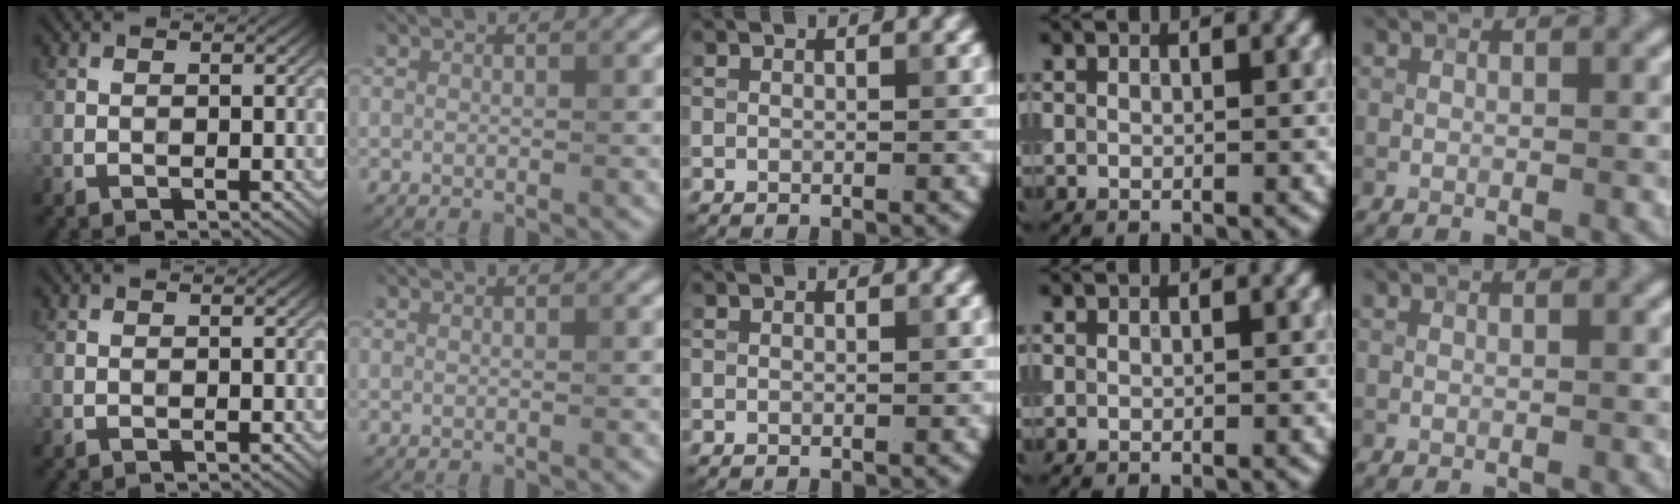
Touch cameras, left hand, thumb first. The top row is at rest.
{}